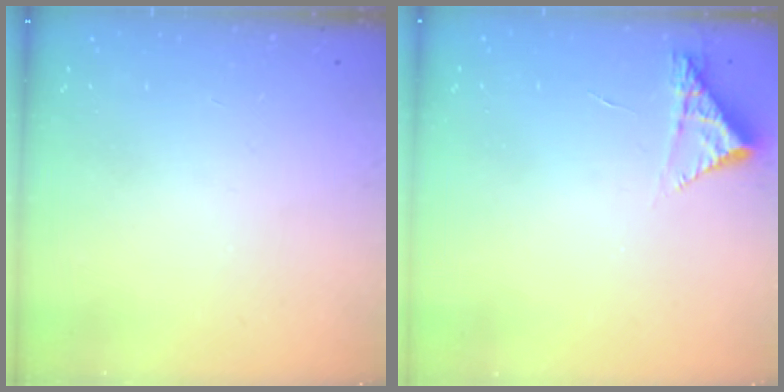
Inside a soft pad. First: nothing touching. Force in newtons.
{"total": 4.3, "press": 4.3, "slide": 0.3}